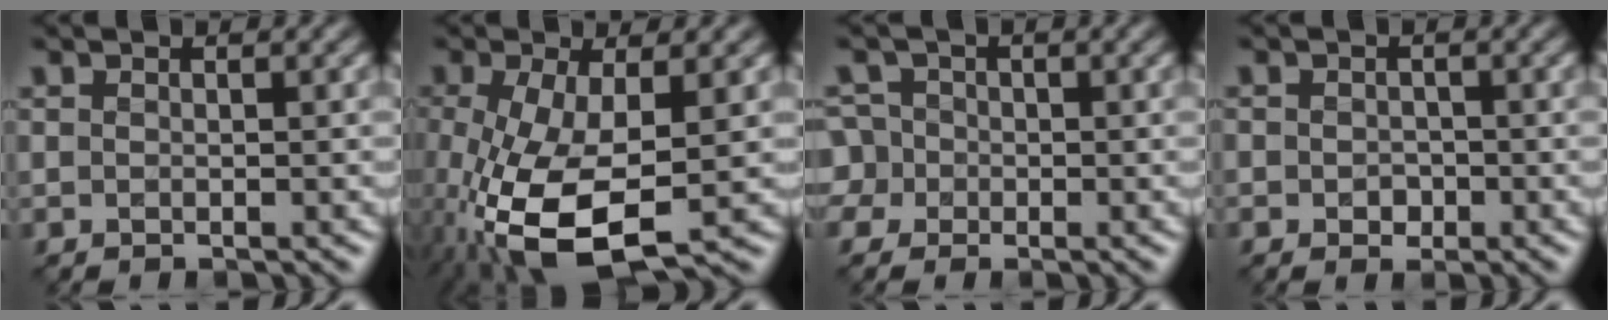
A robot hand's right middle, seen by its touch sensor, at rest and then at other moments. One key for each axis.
{"total": 10.1, "fx": -3.1, "fy": 4.2, "fz": 8.6, "tx": -0.201, "ty": -0.027, "tz": -0.051}
{"total": 4.0, "fx": -0.8, "fy": 3.8, "fz": 1.1, "tx": -0.012, "ty": 0.019, "tz": -0.038}
{"total": 1.5, "fx": -0.4, "fy": 1.2, "fz": 0.8, "tx": -0.012, "ty": -0.004, "tz": -0.010}